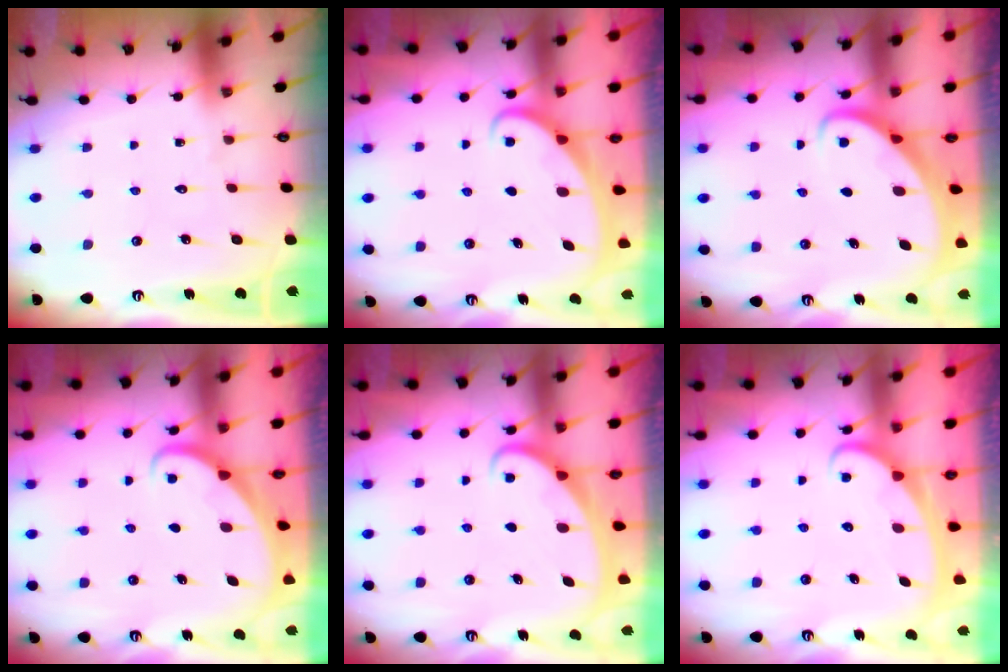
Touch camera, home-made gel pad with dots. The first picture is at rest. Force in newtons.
{"total": 2.1, "press": 2.1, "slide": 0.1}
{"total": 2.6, "press": 2.6, "slide": 0.3}
{"total": 2.0, "press": 2.0, "slide": 0.2}
{"total": 2.1, "press": 2.1, "slide": 0.1}
{"total": 2.5, "press": 2.5, "slide": 0.3}